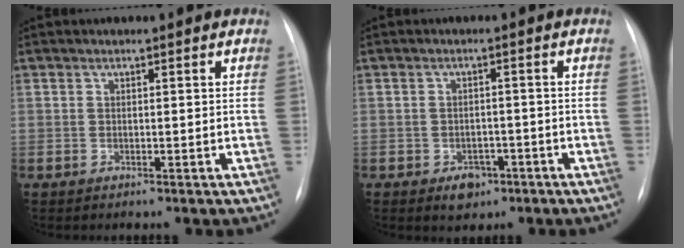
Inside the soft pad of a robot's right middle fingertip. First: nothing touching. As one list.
[{"total": 3.4, "force": [-1.9, 2.4, 1.4], "torque": [-0.013, 0.005, -0.020]}]